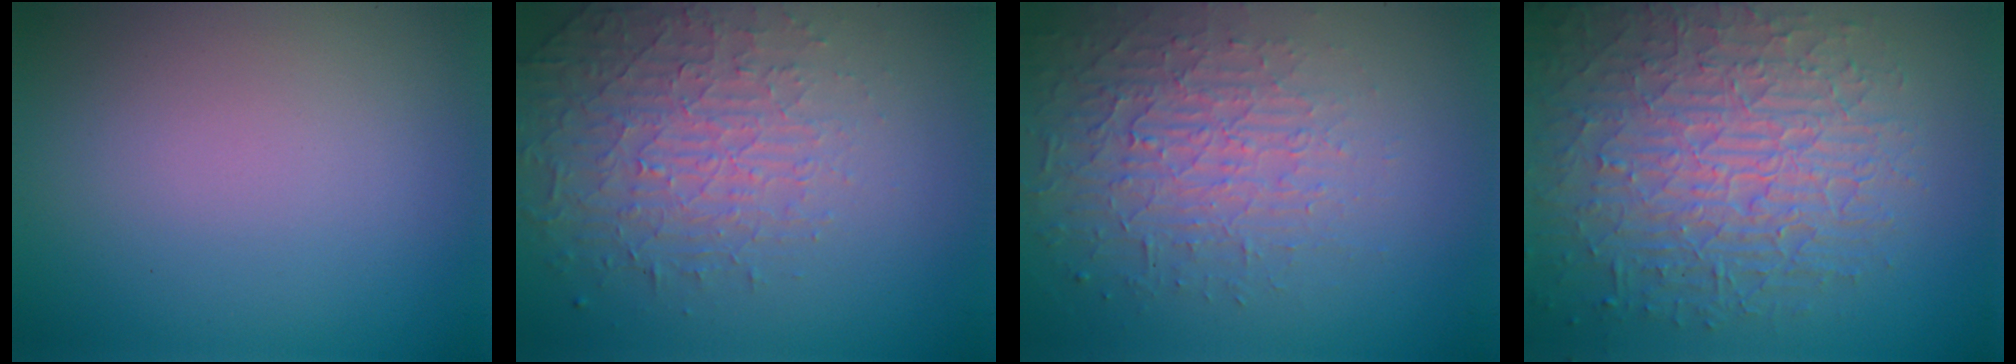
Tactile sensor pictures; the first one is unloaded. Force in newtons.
{"total": 4.5, "press": 3.2, "slide": 3.1}
{"total": 3.7, "press": 3.3, "slide": 1.7}
{"total": 9.4, "press": 6.3, "slide": 7.0}